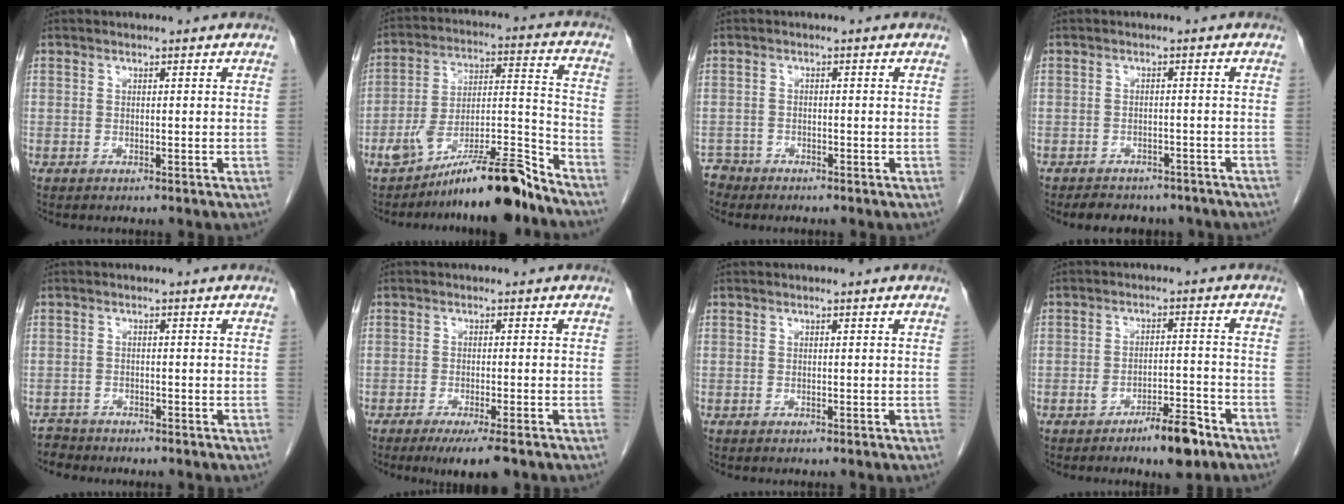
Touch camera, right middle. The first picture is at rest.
{"total": 15.0, "force": [-12.0, 1.1, 8.8], "torque": [-0.141, 0.024, -0.199]}
{"total": 2.4, "force": [-2.1, 0.9, -0.8], "torque": [0.014, -0.001, -0.042]}
{"total": 8.4, "force": [-7.1, 3.7, 2.4], "torque": [-0.035, 0.006, -0.080]}
{"total": 2.2, "force": [-2.0, 0.5, -0.8], "torque": [0.015, -0.005, -0.039]}
{"total": 5.7, "force": [-4.0, 0.4, 4.0], "torque": [-0.055, -0.014, -0.058]}
{"total": 0.0}
{"total": 6.0, "force": [-4.2, 1.4, 4.2], "torque": [-0.059, 0.003, -0.062]}